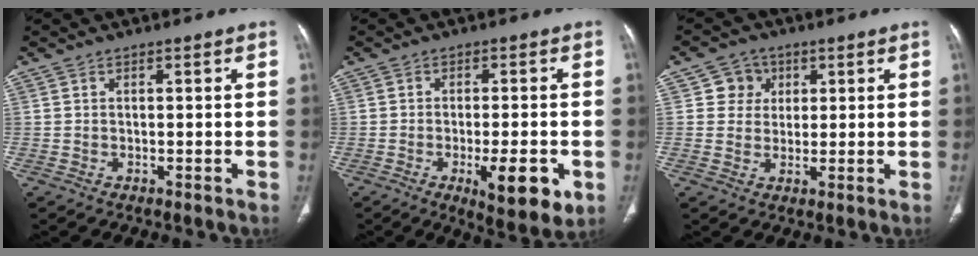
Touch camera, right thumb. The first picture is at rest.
{"total": 10.4, "force": [-3.5, 3.2, 9.2], "torque": [-0.119, -0.006, -0.046]}
{"total": 4.8, "force": [1.5, 4.5, 0.6], "torque": [0.018, 0.001, 0.019]}